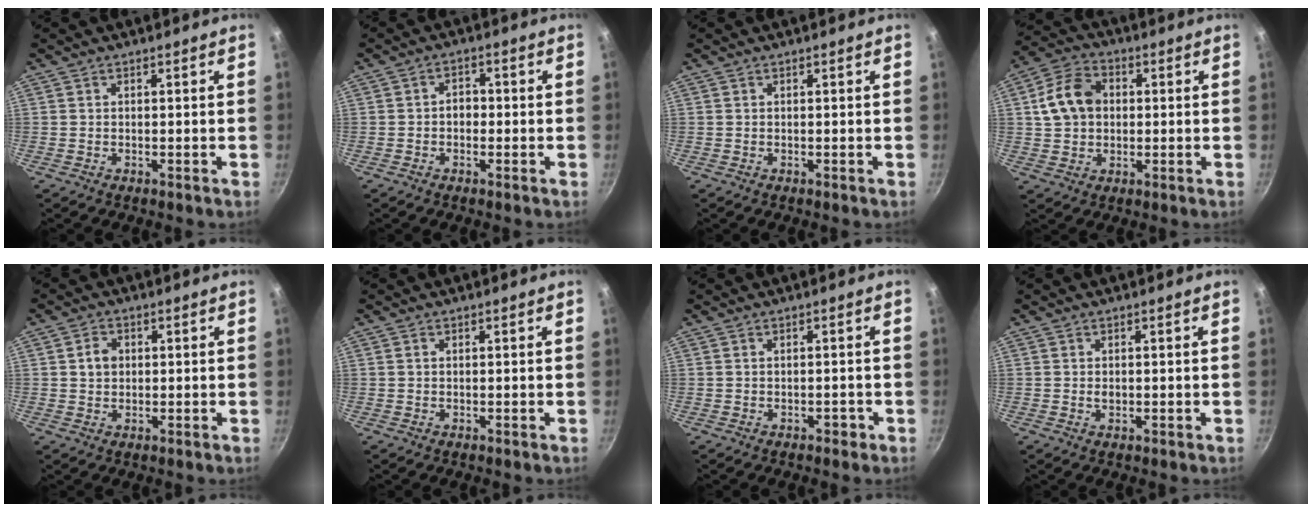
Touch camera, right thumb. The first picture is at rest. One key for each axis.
{"total": 2.9, "fx": -0.6, "fy": 2.2, "fz": 1.7, "tx": -0.006, "ty": 0.012, "tz": -0.013}
{"total": 0.0}
{"total": 10.3, "fx": 1.4, "fy": 7.9, "fz": 6.4, "tx": -0.097, "ty": 0.018, "tz": 0.014}
{"total": 3.5, "fx": 0.5, "fy": 2.9, "fz": 2.0, "tx": -0.020, "ty": 0.007, "tz": 0.008}
{"total": 0.5, "fx": 0.1, "fy": 0.5, "fz": 0.3, "tx": -0.003, "ty": 0.003, "tz": 0.002}
{"total": 1.1, "fx": -0.6, "fy": 0.6, "fz": 0.5, "tx": 0.002, "ty": 0.012, "tz": -0.001}
{"total": 1.2, "fx": 0.0, "fy": 0.8, "fz": 0.9, "tx": -0.013, "ty": -0.001, "tz": 0.000}